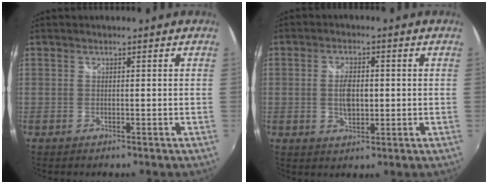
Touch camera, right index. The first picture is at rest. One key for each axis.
{"total": 5.2, "fx": 0.0, "fy": 2.6, "fz": 4.5, "tx": -0.084, "ty": 0.001, "tz": 0.000}